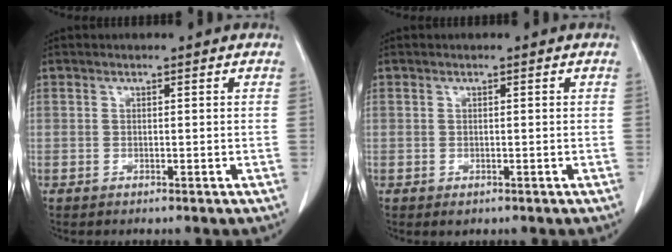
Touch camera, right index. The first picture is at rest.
{"total": 0.8, "force": [-0.3, 0.6, 0.4], "torque": [-0.004, 0.001, 0.000]}